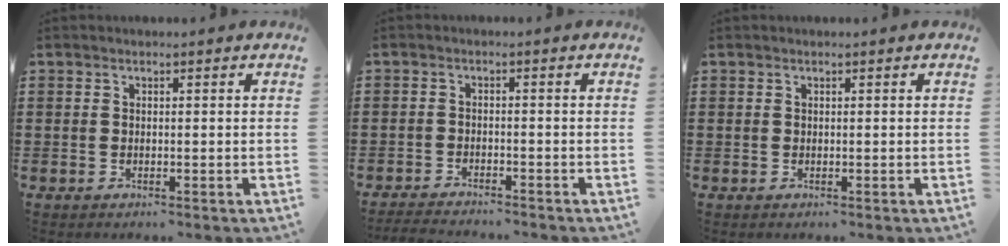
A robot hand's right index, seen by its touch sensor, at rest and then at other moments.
{"total": 2.3, "force": [-2.3, 0.1, -0.1], "torque": [-0.005, 0.000, -0.050]}
{"total": 0.0}